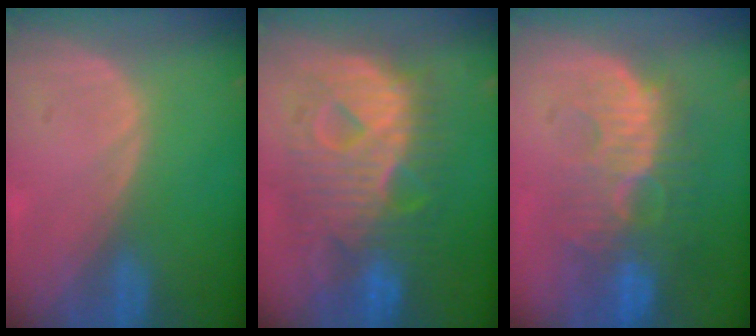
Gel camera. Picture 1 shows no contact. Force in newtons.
{"total": 12.4, "press": 12.4, "slide": 1.3}
{"total": 10.8, "press": 9.6, "slide": 4.9}